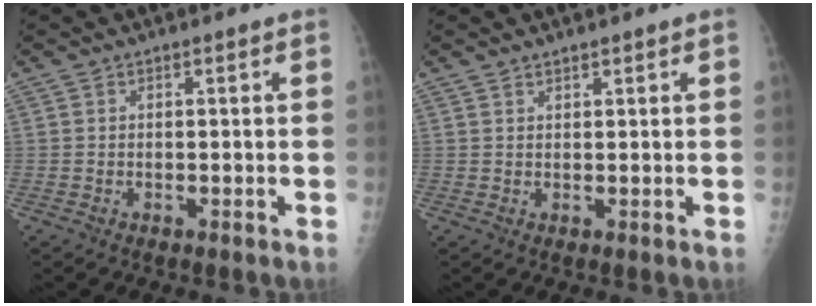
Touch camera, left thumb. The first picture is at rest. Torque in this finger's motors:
{"motor_torque": [-0.11, -0.13, -0.14, -0.29, -0.07]}